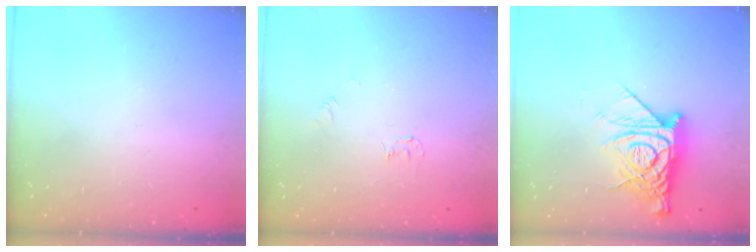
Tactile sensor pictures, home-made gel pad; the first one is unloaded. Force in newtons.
{"total": 2.8, "press": 2.8, "slide": 0.4}
{"total": 11.7, "press": 11.7, "slide": 1.0}